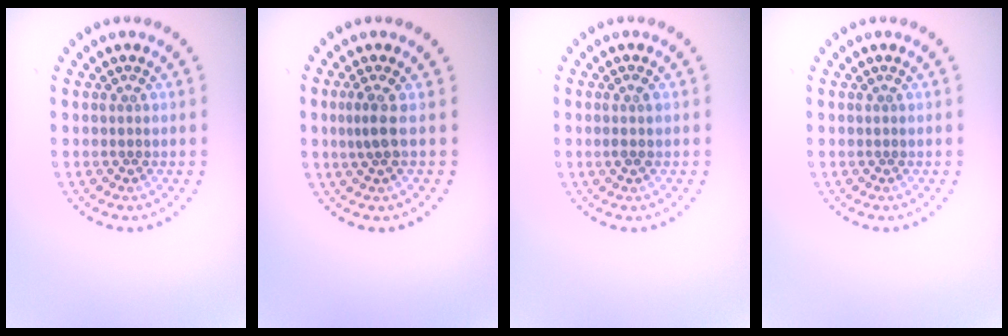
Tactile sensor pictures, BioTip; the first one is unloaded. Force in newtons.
{"total": 1.7, "press": 1.2, "slide": 1.2}
{"total": 0.9, "press": 0.8, "slide": 0.4}
{"total": 0.0}